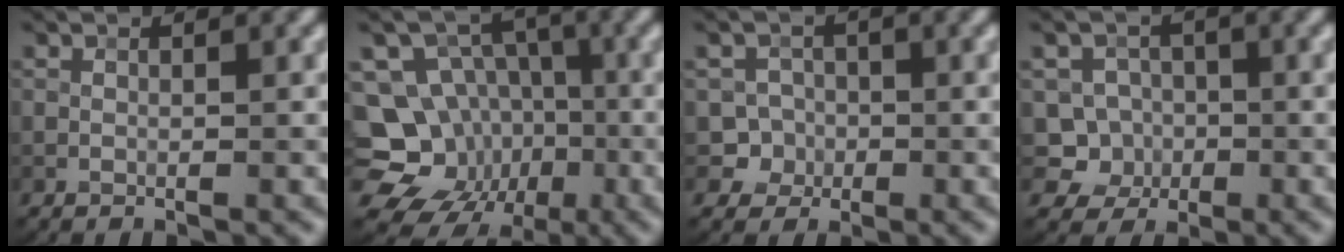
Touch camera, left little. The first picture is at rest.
{"total": 14.1, "force": [-4.5, 12.5, 4.7], "torque": [-0.097, -0.013, -0.084]}
{"total": 3.6, "force": [-1.1, 3.4, 0.3], "torque": [0.028, 0.004, -0.031]}
{"total": 5.1, "force": [-1.2, 4.9, 0.9], "torque": [0.005, 0.011, -0.042]}